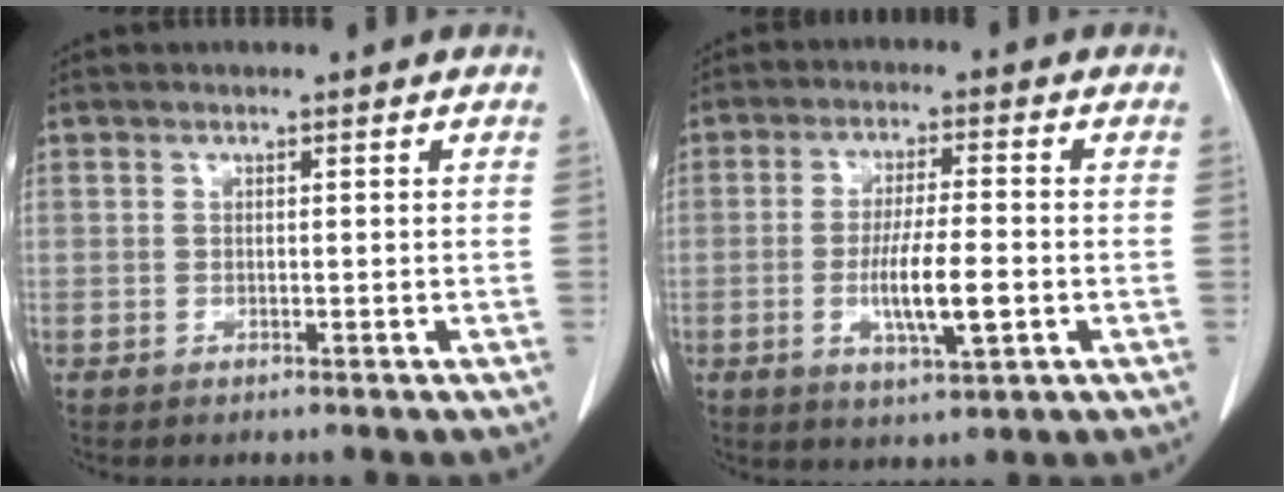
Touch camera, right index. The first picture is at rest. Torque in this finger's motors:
{"motor_torque": [1.33, -0.31, 0.68, 0.15]}